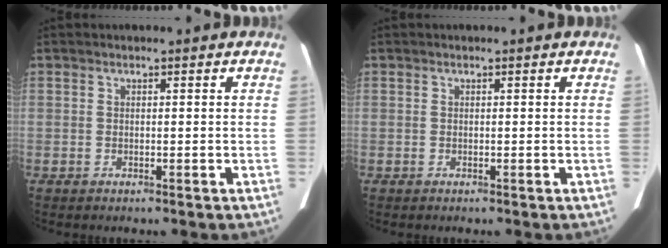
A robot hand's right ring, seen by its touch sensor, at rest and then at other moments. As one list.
[{"total": 0.0}]